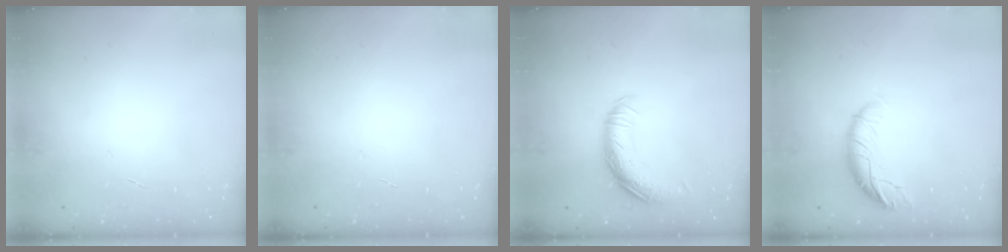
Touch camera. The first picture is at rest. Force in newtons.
{"total": 0.0}
{"total": 13.9, "press": 13.9, "slide": 0.4}
{"total": 9.7, "press": 9.6, "slide": 1.7}